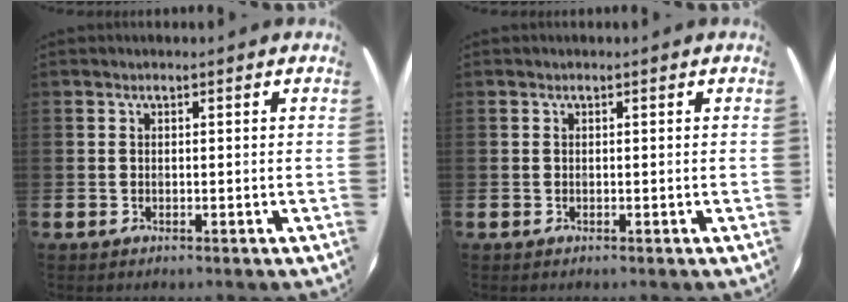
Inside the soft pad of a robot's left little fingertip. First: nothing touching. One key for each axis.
{"total": 0.0}